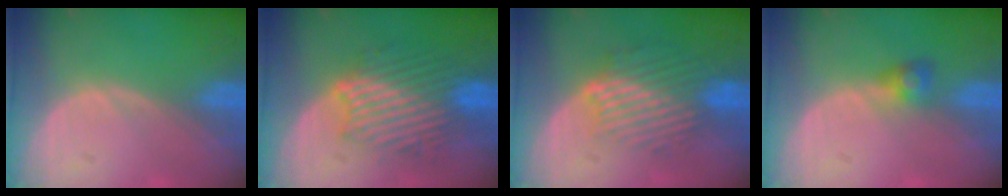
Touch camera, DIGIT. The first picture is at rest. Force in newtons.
{"total": 9.0, "press": 8.9, "slide": 1.2}
{"total": 9.7, "press": 8.1, "slide": 5.3}
{"total": 2.6, "press": 2.5, "slide": 0.7}